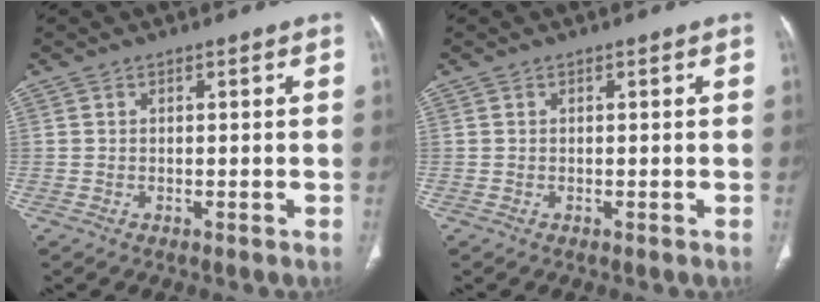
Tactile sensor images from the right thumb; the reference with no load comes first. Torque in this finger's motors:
{"motor_torque": [-0.08, -0.22, 0.32, -0.13, -0.04]}